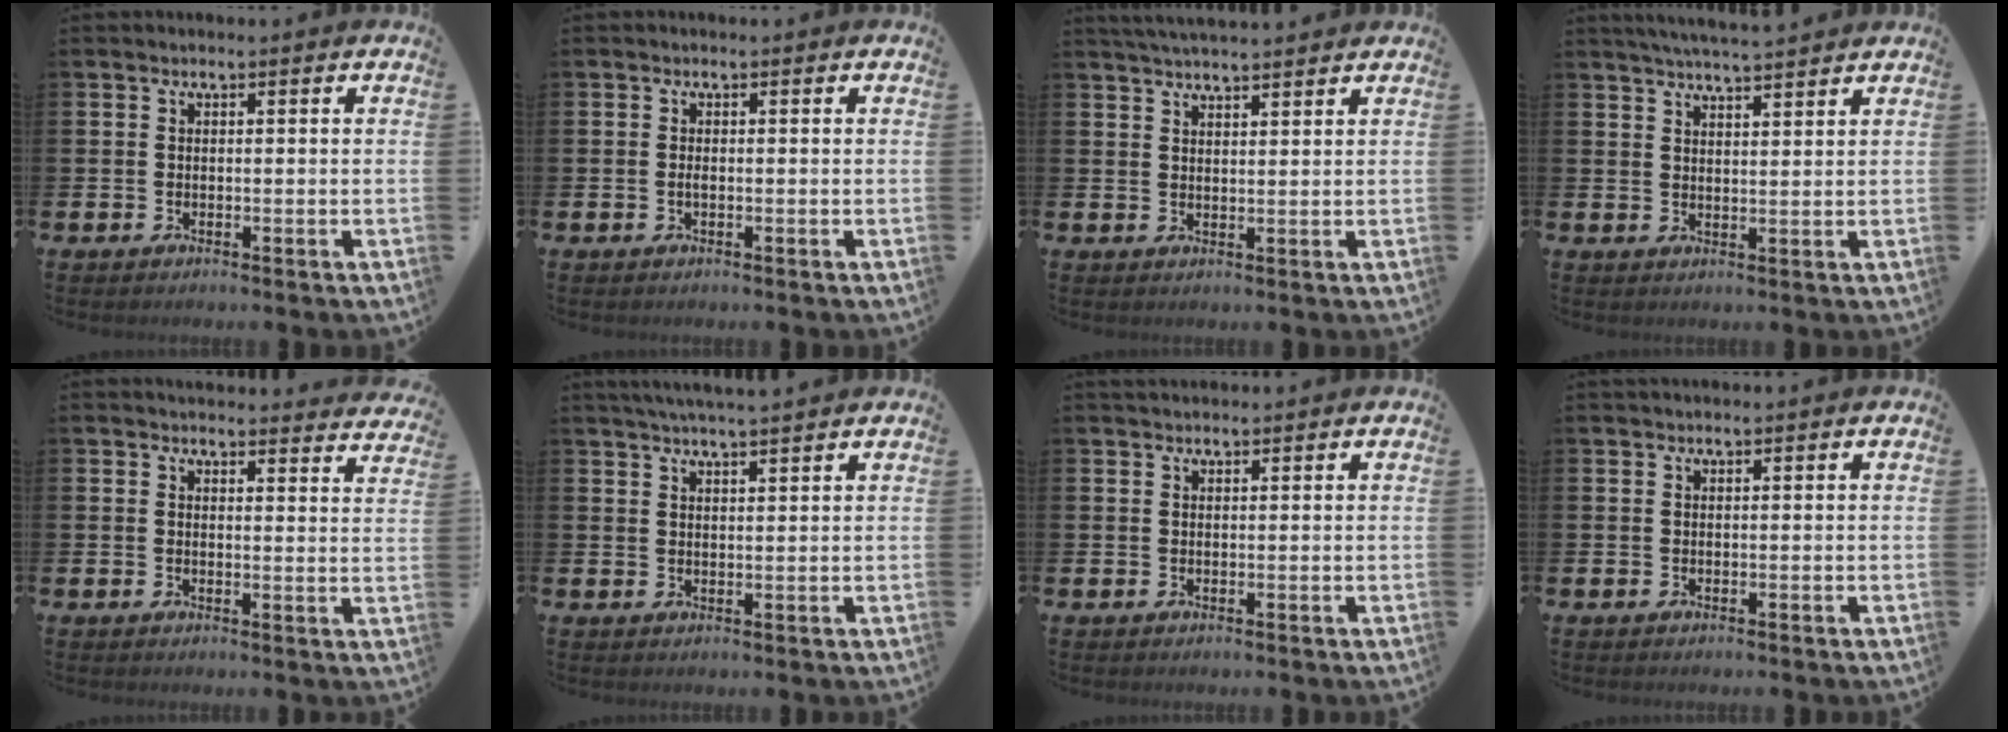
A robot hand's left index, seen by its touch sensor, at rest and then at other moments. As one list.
[{"total": 0.6, "force": [-0.2, 0.2, 0.6], "torque": [-0.015, -0.001, -0.002]}, {"total": 3.4, "force": [3.4, 0.1, 0.6], "torque": [-0.013, -0.012, 0.062]}, {"total": 4.4, "force": [4.4, -0.2, 0.8], "torque": [-0.020, -0.017, 0.078]}, {"total": 3.4, "force": [3.4, 0.3, -0.1], "torque": [0.010, -0.025, 0.060]}, {"total": 3.7, "force": [3.6, -0.2, 1.0], "torque": [-0.020, -0.010, 0.064]}, {"total": 1.2, "force": [1.1, 0.3, 0.2], "torque": [0.009, -0.002, 0.019]}, {"total": 0.5, "force": [0.5, 0.0, 0.0], "torque": [0.005, -0.002, 0.009]}]